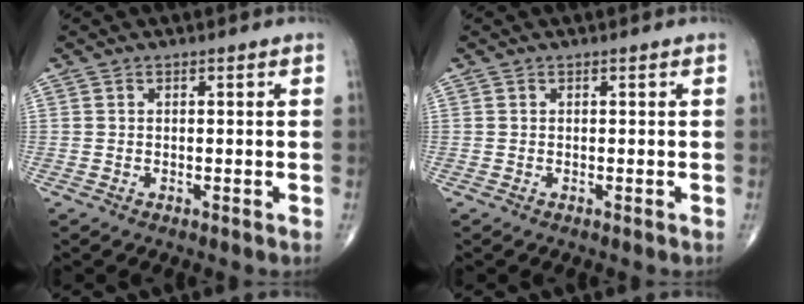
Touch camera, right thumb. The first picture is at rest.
{"total": 0.0}